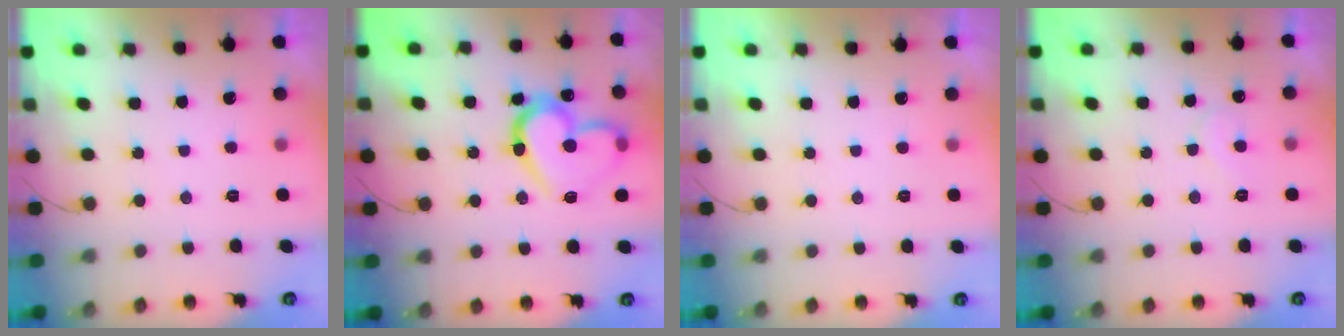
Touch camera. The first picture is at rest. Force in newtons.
{"total": 18.4, "press": 18.2, "slide": 2.0}
{"total": 1.9, "press": 1.9, "slide": 0.1}
{"total": 4.4, "press": 4.4, "slide": 0.4}